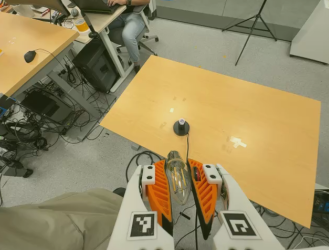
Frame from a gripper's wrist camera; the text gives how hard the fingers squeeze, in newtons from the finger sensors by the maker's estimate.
{"total": 22.4, "left": 24.1, "right": 20.6}